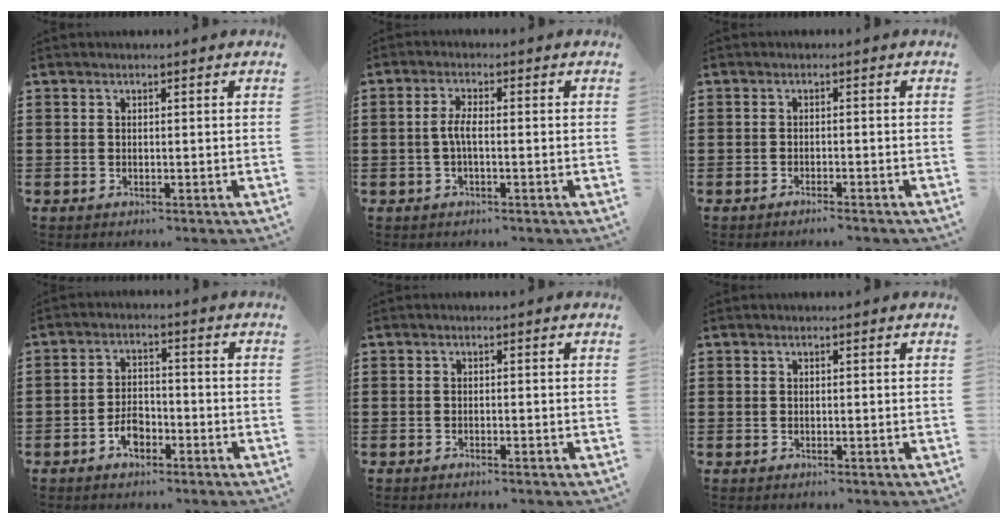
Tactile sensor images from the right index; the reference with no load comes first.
{"total": 3.0, "force": [-0.7, 0.7, 2.8], "torque": [-0.073, -0.005, -0.020]}
{"total": 1.3, "force": [-1.2, -0.2, 0.4], "torque": [-0.007, -0.001, -0.024]}
{"total": 3.8, "force": [-2.3, 2.0, 2.3], "torque": [-0.048, 0.001, -0.044]}
{"total": 0.6, "force": [-0.6, -0.1, 0.1], "torque": [-0.005, -0.003, -0.012]}
{"total": 0.0}